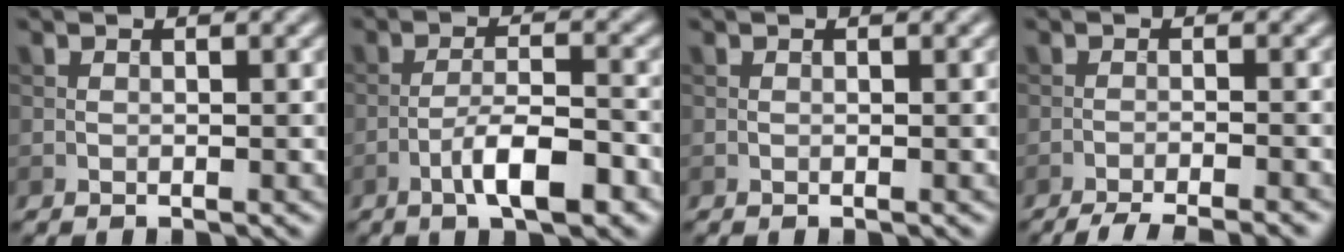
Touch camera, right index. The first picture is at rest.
{"total": 5.6, "force": [-2.9, 1.4, 4.6], "torque": [-0.079, 0.007, -0.050]}
{"total": 0.0}
{"total": 5.3, "force": [-4.6, 0.8, 2.6], "torque": [-0.038, -0.013, -0.073]}